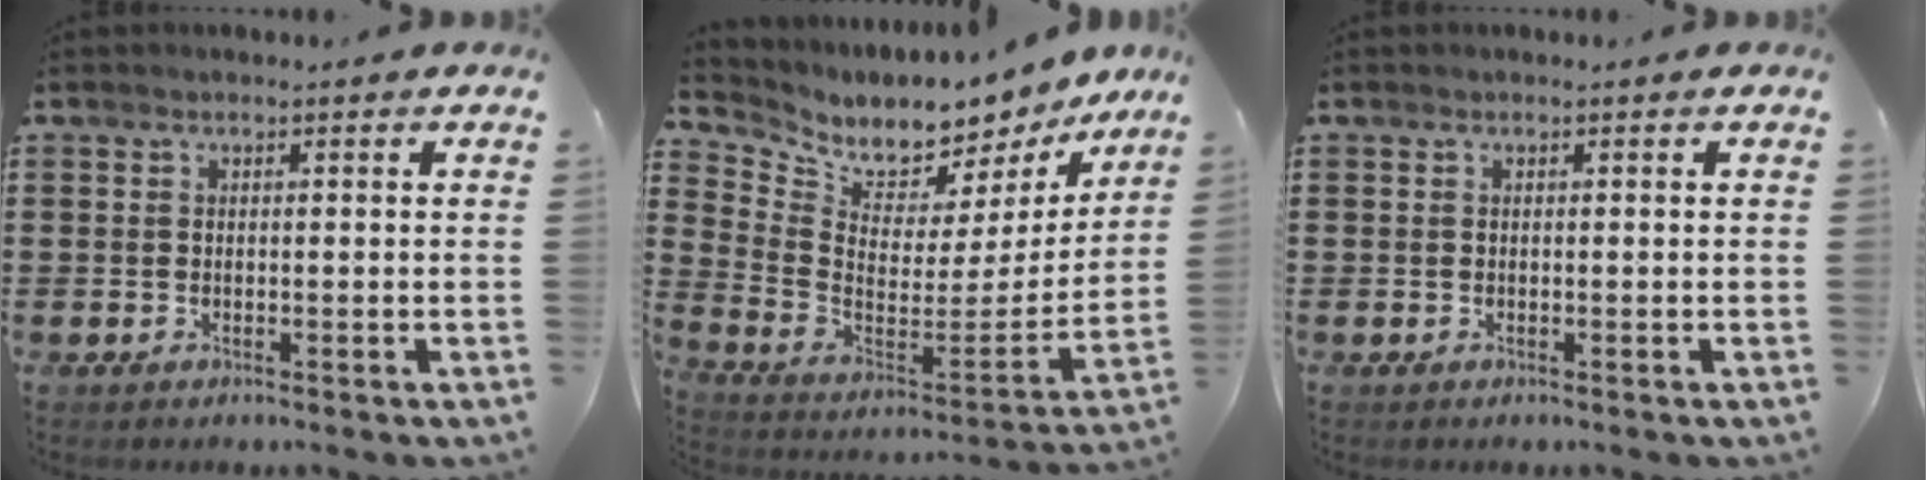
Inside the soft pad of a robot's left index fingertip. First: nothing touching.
{"total": 6.2, "force": [5.9, 2.1, 0.4], "torque": [-0.043, -0.066, 0.099]}
{"total": 0.0}